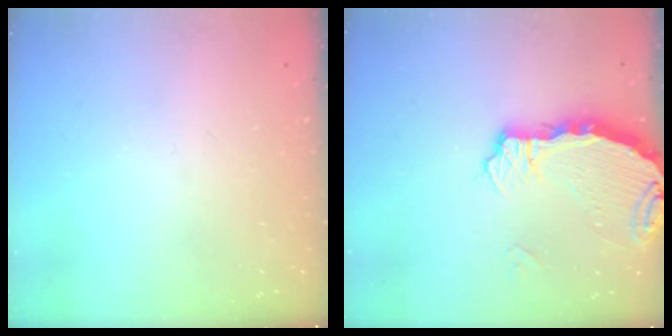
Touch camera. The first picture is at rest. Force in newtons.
{"total": 4.9, "press": 4.9, "slide": 0.4}